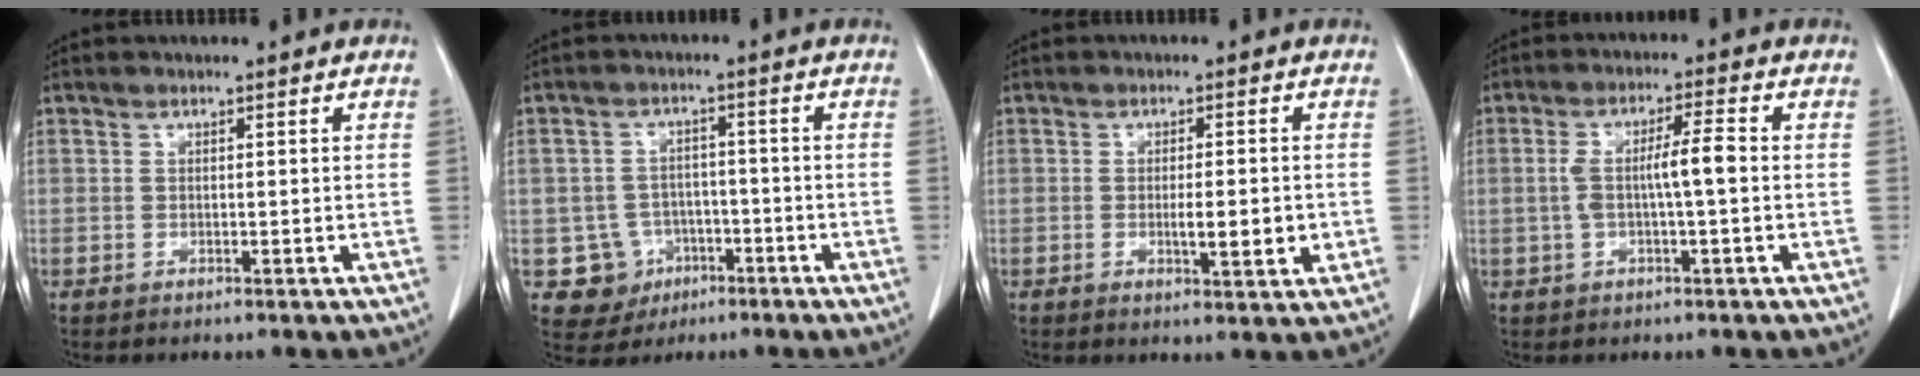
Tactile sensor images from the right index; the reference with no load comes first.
{"total": 7.0, "force": [-2.1, 6.6, 0.9], "torque": [-0.014, 0.010, -0.025]}
{"total": 5.0, "force": [-0.8, 0.9, 4.9], "torque": [-0.077, -0.007, -0.009]}
{"total": 5.9, "force": [-0.1, 0.6, 5.9], "torque": [-0.116, 0.014, -0.002]}